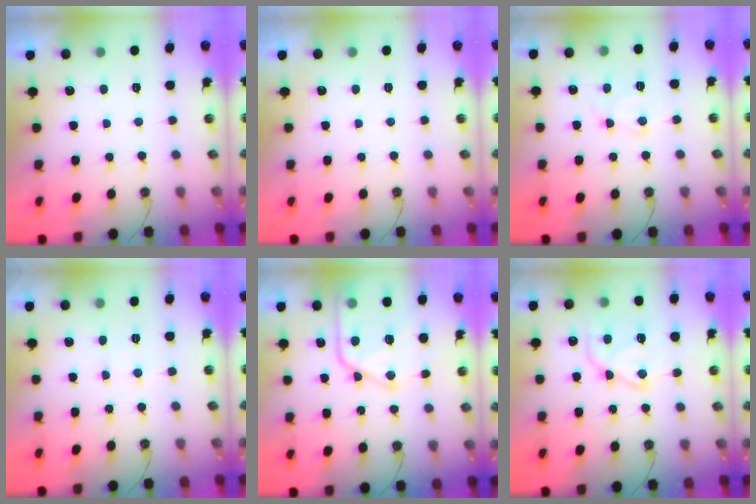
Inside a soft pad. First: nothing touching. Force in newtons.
{"total": 0.0}
{"total": 8.0, "press": 7.9, "slide": 0.7}
{"total": 4.6, "press": 4.6, "slide": 0.5}
{"total": 17.2, "press": 17.1, "slide": 1.6}
{"total": 15.6, "press": 15.5, "slide": 1.3}